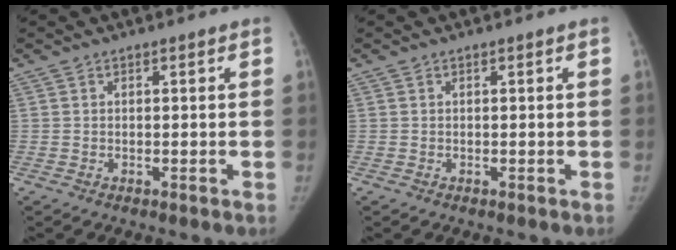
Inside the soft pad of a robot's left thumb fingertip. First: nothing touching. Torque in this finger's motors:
{"motor_torque": [0.05, 0.04, -0.16, 0.06, 0.04]}